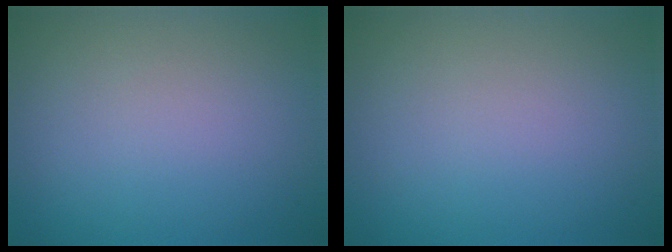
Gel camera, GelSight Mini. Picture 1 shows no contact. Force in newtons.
{"total": 0.0}